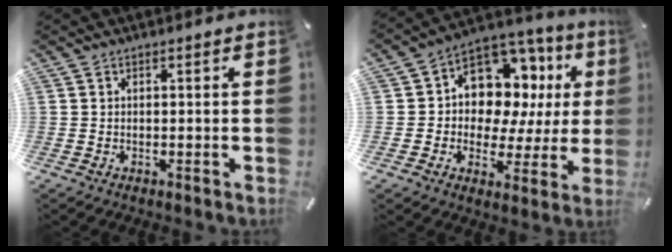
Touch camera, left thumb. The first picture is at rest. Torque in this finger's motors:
{"motor_torque": [0.69, 0.60, 0.80, 0.27, 0.38]}